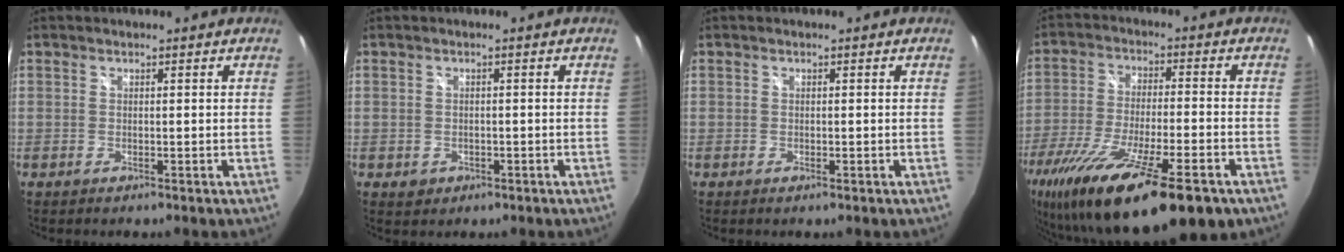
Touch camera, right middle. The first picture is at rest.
{"total": 2.5, "force": [-0.9, 2.1, 1.0], "torque": [-0.022, -0.002, -0.008]}
{"total": 0.5, "force": [-0.3, 0.2, 0.4], "torque": [-0.006, -0.002, -0.006]}
{"total": 25.3, "force": [-16.7, 6.0, 18.1], "torque": [-0.338, -0.069, -0.271]}